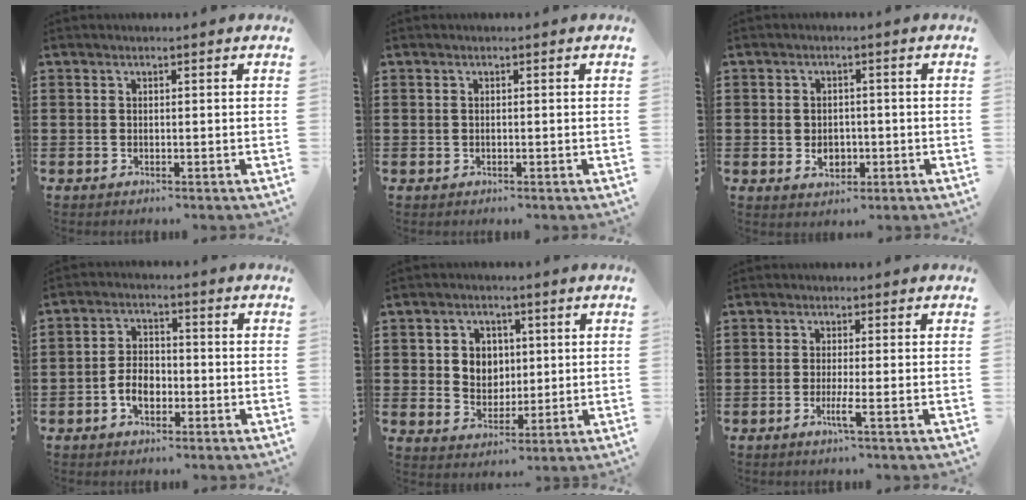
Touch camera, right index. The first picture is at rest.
{"total": 0.0}
{"total": 3.4, "force": [-0.6, 2.6, 2.1], "torque": [-0.039, 0.000, -0.015]}
{"total": 4.4, "force": [-1.8, 2.6, 3.2], "torque": [-0.074, -0.002, -0.036]}
{"total": 4.8, "force": [1.1, 4.4, 1.4], "torque": [-0.039, 0.012, 0.017]}
{"total": 2.9, "force": [-1.1, -0.3, 2.7], "torque": [-0.054, -0.015, -0.021]}